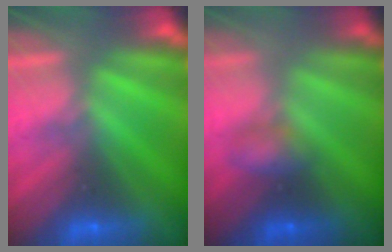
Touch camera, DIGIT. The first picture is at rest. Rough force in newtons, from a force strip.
{"total": 2.7}